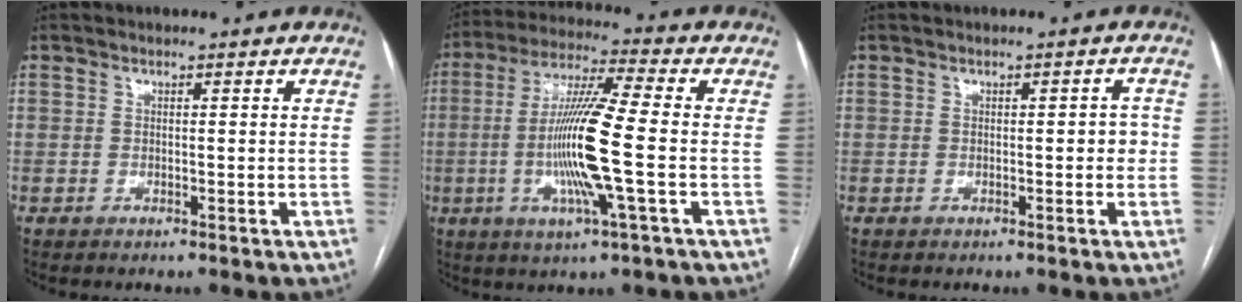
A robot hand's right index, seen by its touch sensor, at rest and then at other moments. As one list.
[{"total": 13.8, "force": [-2.2, -0.3, 13.6], "torque": [-0.268, -0.007, -0.051]}, {"total": 2.0, "force": [-0.2, 0.9, 1.8], "torque": [-0.013, 0.007, -0.004]}]